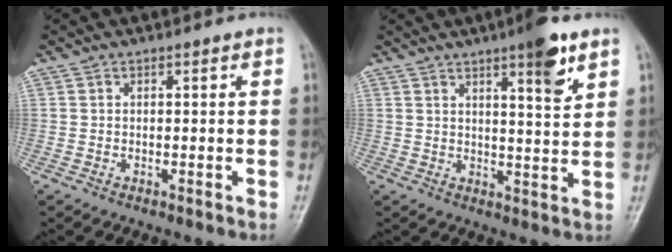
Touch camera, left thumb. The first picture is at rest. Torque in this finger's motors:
{"motor_torque": [2.34, 1.43, 0.73, -0.55, 0.01]}